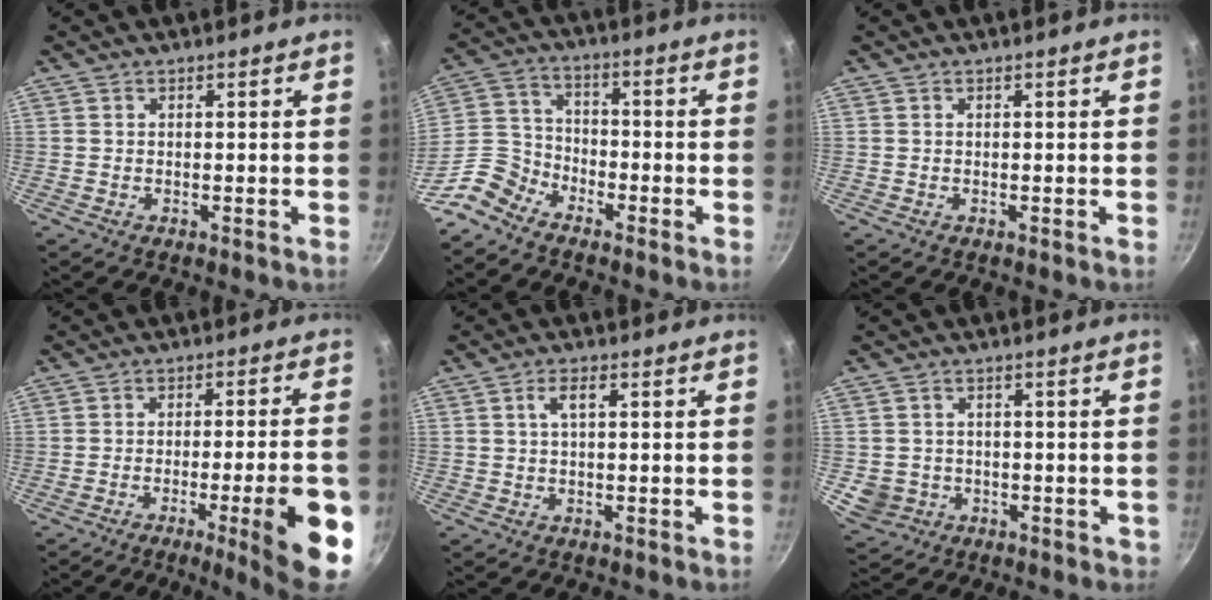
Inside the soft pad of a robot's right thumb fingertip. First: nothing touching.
{"total": 8.1, "force": [-6.1, 4.6, 2.8], "torque": [-0.039, 0.054, -0.143]}
{"total": 0.0}
{"total": 15.8, "force": [-5.6, 2.5, 14.5], "torque": [-0.180, 0.020, -0.069]}
{"total": 2.7, "force": [0.6, 1.0, 2.5], "torque": [-0.051, 0.010, 0.013]}
{"total": 5.7, "force": [-1.0, 5.3, 2.1], "torque": [-0.019, 0.012, 0.003]}